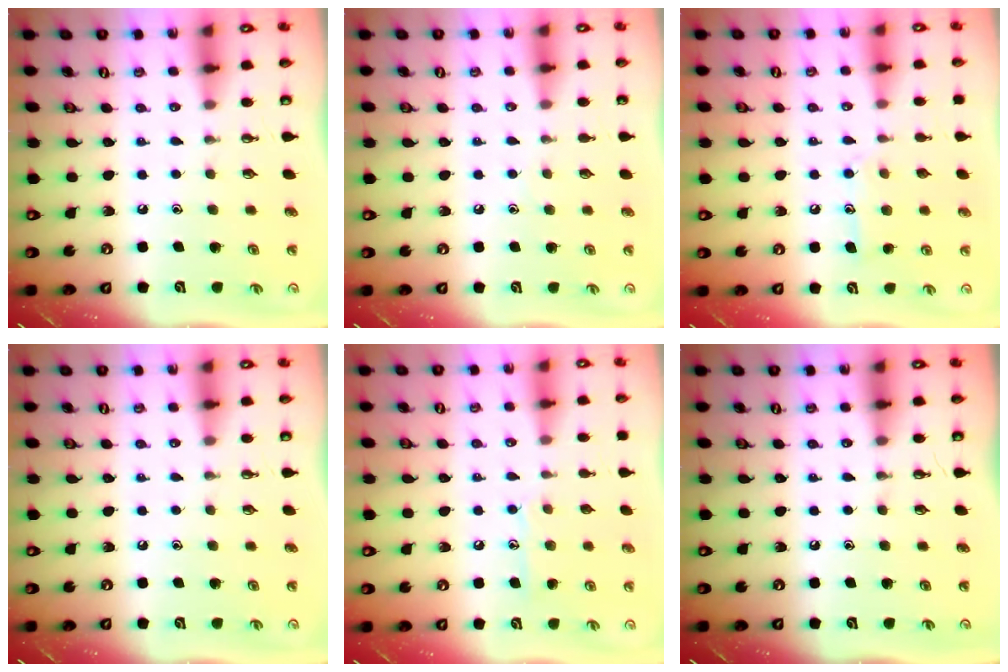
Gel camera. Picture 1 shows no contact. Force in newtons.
{"total": 2.9, "press": 2.9, "slide": 0.3}
{"total": 10.2, "press": 10.2, "slide": 0.7}
{"total": 0.0}
{"total": 8.0, "press": 8.0, "slide": 0.6}
{"total": 0.0}